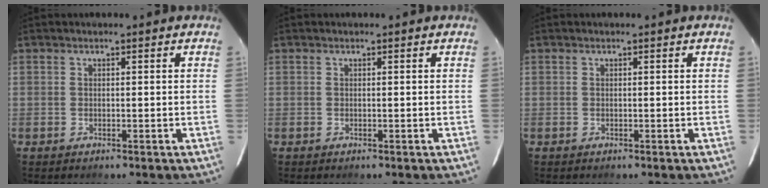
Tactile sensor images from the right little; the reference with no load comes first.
{"total": 0.0}
{"total": 0.0}